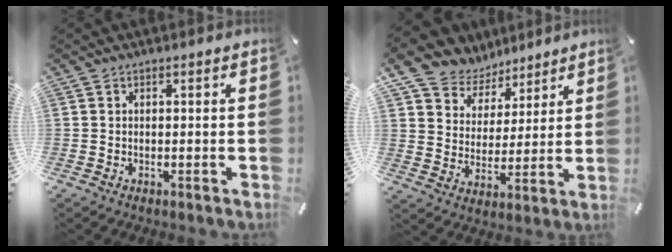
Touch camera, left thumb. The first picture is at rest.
{"total": 10.8, "force": [7.6, 7.4, 1.8], "torque": [-0.053, -0.053, 0.150]}